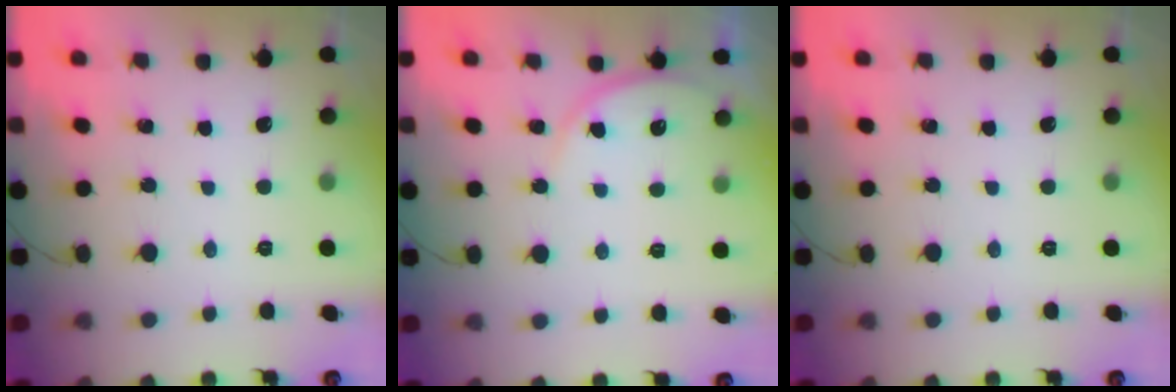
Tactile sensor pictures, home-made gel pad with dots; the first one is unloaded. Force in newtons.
{"total": 5.6, "press": 5.6, "slide": 0.3}
{"total": 0.0}